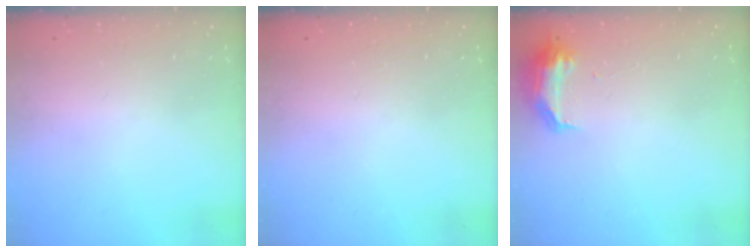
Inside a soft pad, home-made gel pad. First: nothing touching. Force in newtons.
{"total": 0.0}
{"total": 8.5, "press": 8.4, "slide": 0.9}